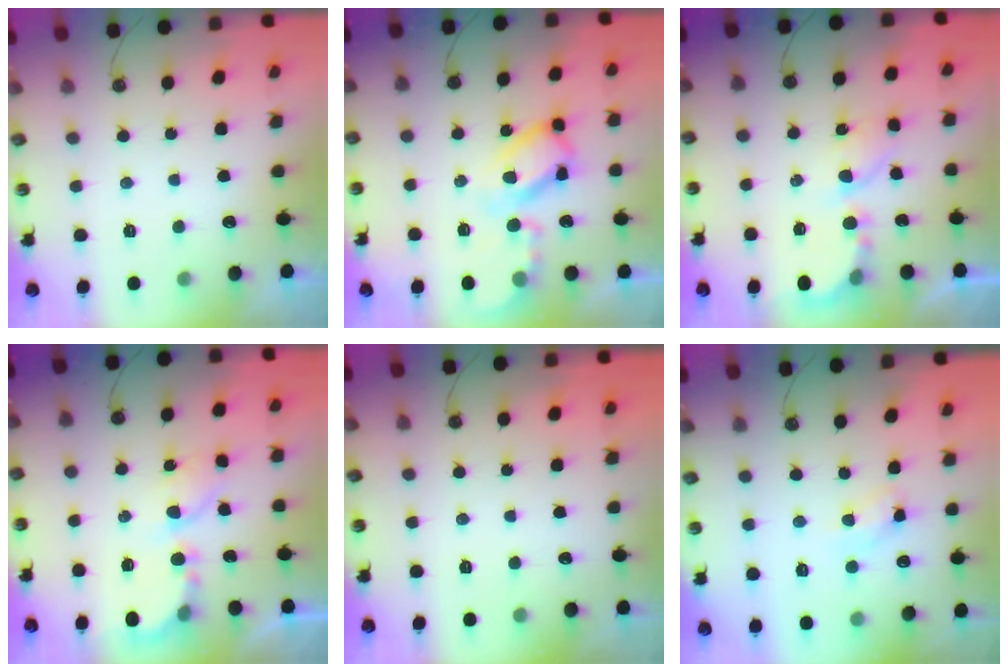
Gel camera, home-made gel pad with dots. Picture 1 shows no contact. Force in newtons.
{"total": 12.3, "press": 12.3, "slide": 1.3}
{"total": 6.2, "press": 6.2, "slide": 0.6}
{"total": 6.2, "press": 6.2, "slide": 0.7}
{"total": 0.0}
{"total": 6.9, "press": 6.8, "slide": 0.6}